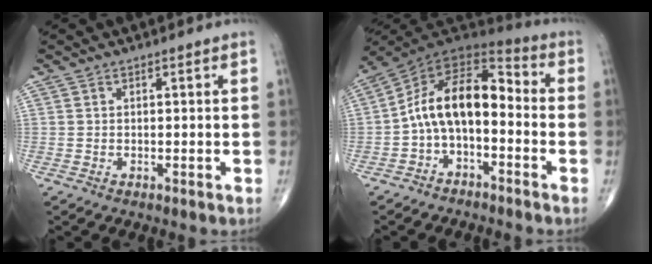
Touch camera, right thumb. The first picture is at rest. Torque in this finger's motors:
{"motor_torque": [0.38, 0.34, 0.34, -0.26, 0.35]}